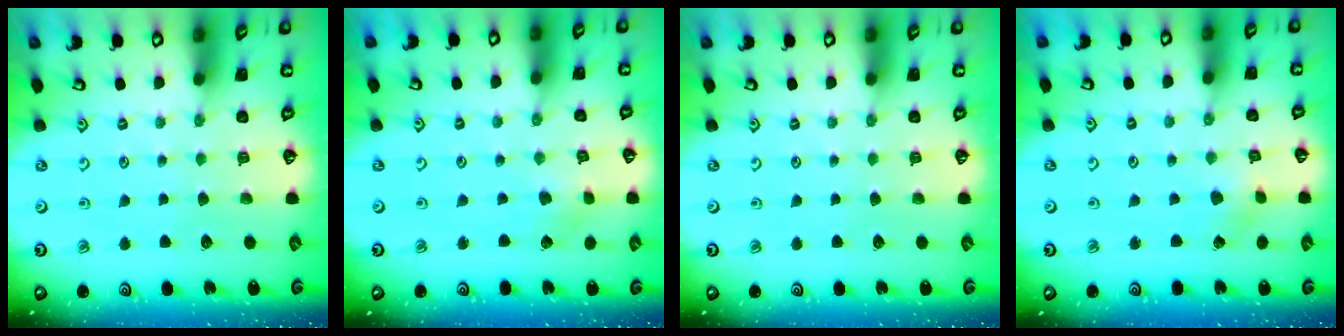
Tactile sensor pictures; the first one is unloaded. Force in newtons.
{"total": 2.1, "press": 2.1, "slide": 0.3}
{"total": 0.0}
{"total": 1.8, "press": 1.8, "slide": 0.2}